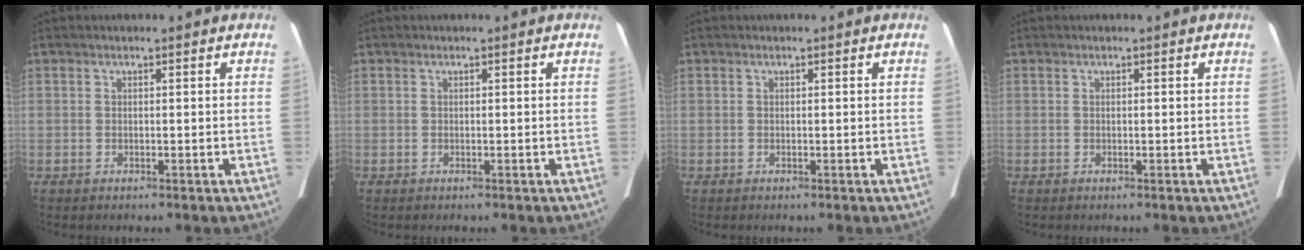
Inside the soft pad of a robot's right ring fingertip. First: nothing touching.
{"total": 0.0}
{"total": 0.0}
{"total": 0.0}